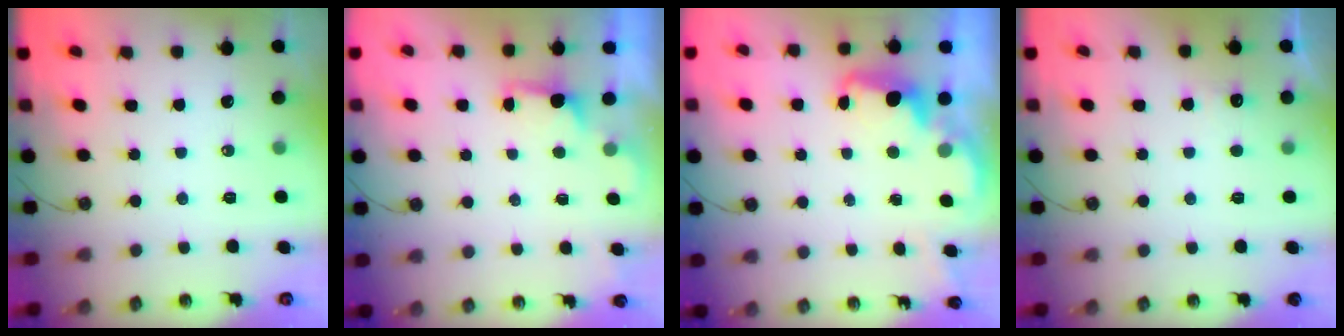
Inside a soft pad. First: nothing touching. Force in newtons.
{"total": 1.2, "press": 0.8, "slide": 0.8}
{"total": 2.6, "press": 2.6, "slide": 0.5}
{"total": 3.6, "press": 3.5, "slide": 0.9}